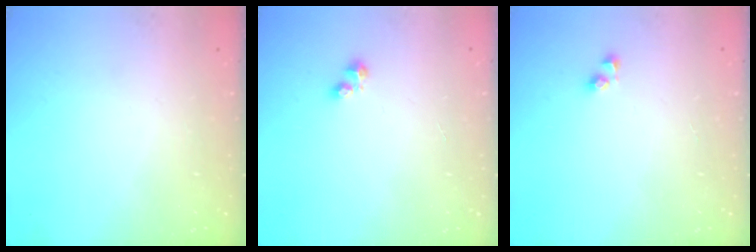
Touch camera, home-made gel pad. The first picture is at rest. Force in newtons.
{"total": 2.5, "press": 2.5, "slide": 0.4}
{"total": 4.0, "press": 4.0, "slide": 0.4}